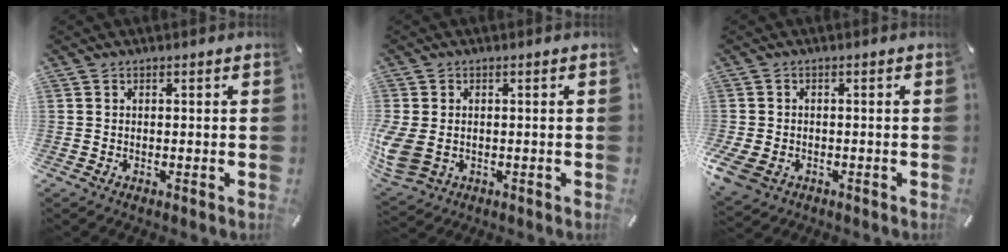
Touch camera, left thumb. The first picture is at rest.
{"total": 6.3, "force": [-0.5, 4.8, 4.0], "torque": [-0.111, -0.002, -0.009]}
{"total": 4.3, "force": [-1.8, 3.1, 2.4], "torque": [-0.066, 0.005, -0.039]}